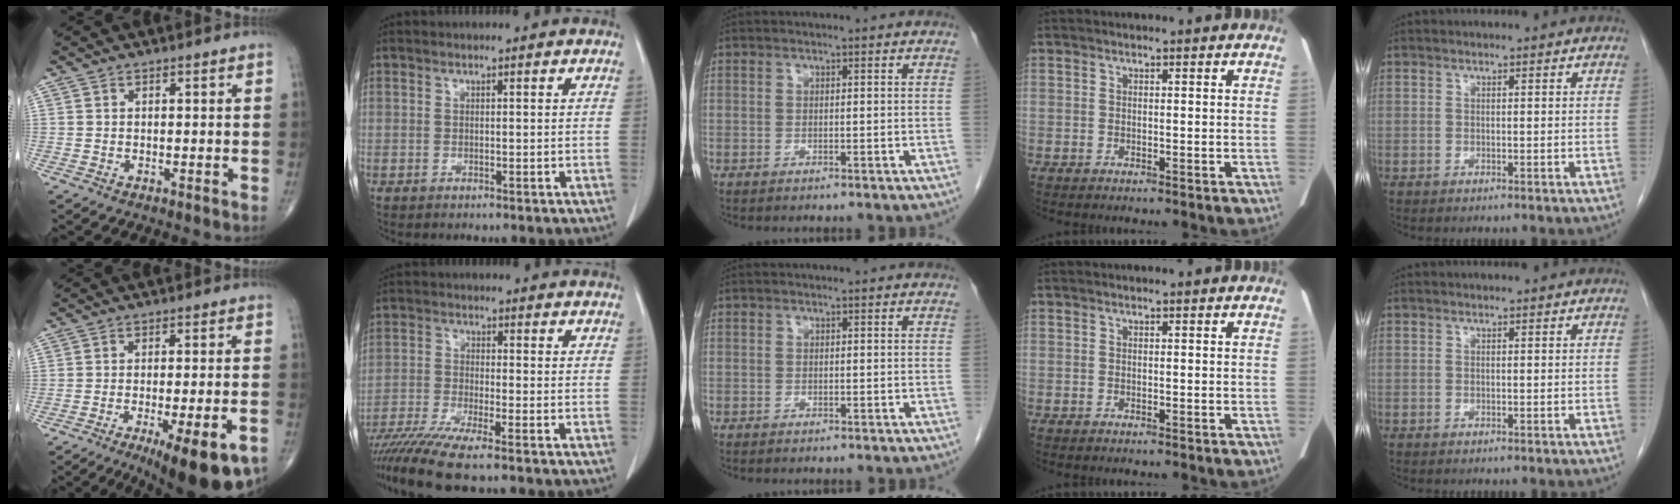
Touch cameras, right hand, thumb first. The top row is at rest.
{"thumb": {"total": 16.3, "force": [-9.0, 4.0, 12.9], "torque": [-0.142, 0.020, -0.125]}, "index": {"total": 10.4, "force": [-8.5, -0.2, 5.9], "torque": [-0.104, -0.026, -0.148]}}